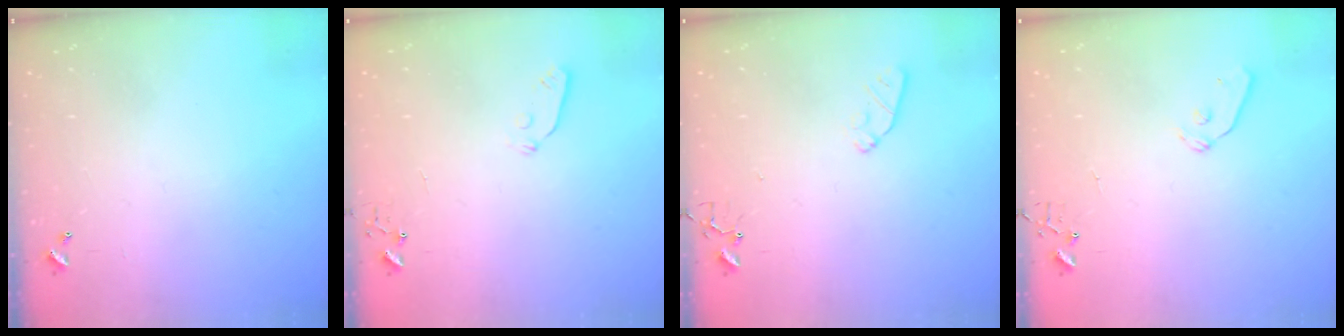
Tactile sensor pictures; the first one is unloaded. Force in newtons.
{"total": 3.7, "press": 3.7, "slide": 0.4}
{"total": 5.9, "press": 5.8, "slide": 0.8}
{"total": 8.7, "press": 8.7, "slide": 0.9}